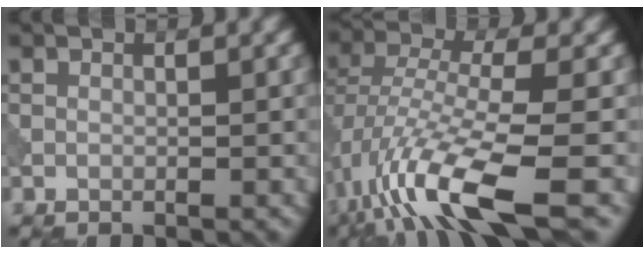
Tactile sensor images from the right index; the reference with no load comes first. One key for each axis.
{"total": 10.8, "fx": -4.8, "fy": 3.4, "fz": 9.0, "tx": -0.181, "ty": -0.003, "tz": -0.095}